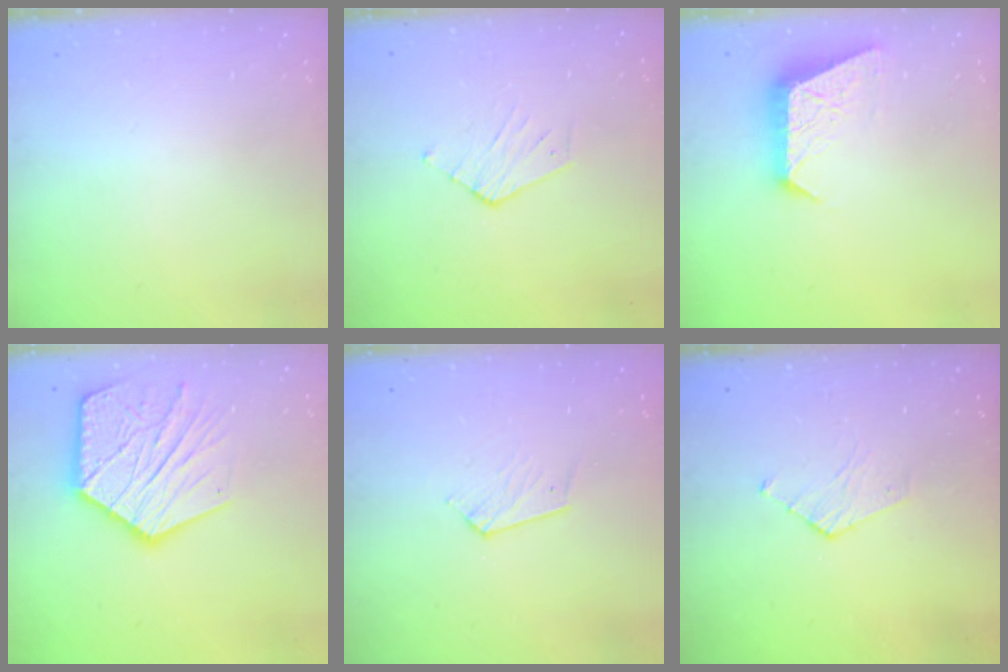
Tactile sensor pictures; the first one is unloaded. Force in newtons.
{"total": 3.3, "press": 3.3, "slide": 0.3}
{"total": 9.3, "press": 9.3, "slide": 0.3}
{"total": 20.8, "press": 20.7, "slide": 1.8}
{"total": 4.0, "press": 4.0, "slide": 0.3}
{"total": 2.8, "press": 2.8, "slide": 0.3}